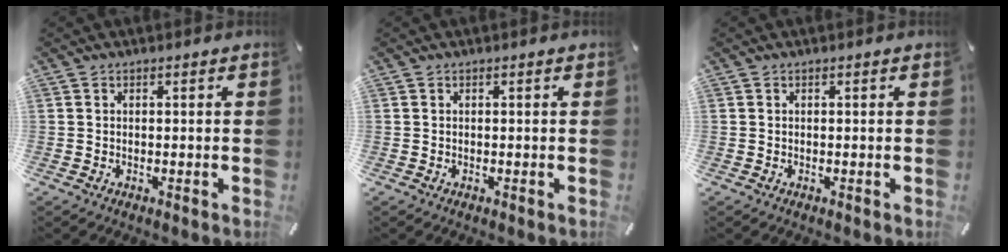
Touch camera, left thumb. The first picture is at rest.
{"total": 0.0}
{"total": 0.0}